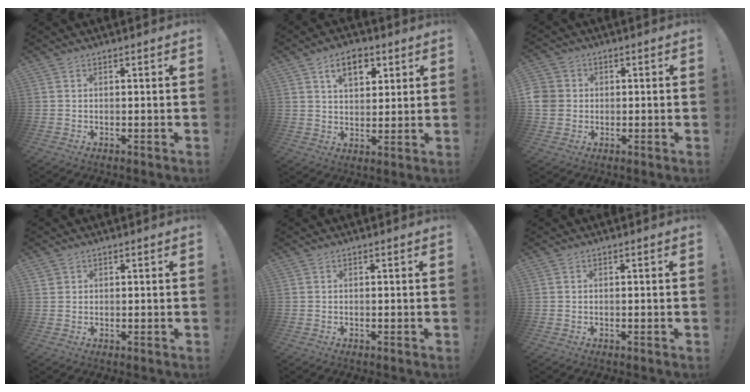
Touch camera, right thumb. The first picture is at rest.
{"total": 9.6, "force": [4.9, 5.9, 5.8], "torque": [-0.081, -0.012, 0.087]}
{"total": 5.3, "force": [-0.3, 5.0, 1.8], "torque": [-0.044, 0.008, -0.004]}
{"total": 1.4, "force": [0.9, 1.1, 0.2], "torque": [-0.005, -0.002, 0.018]}
{"total": 0.0}
{"total": 0.0}